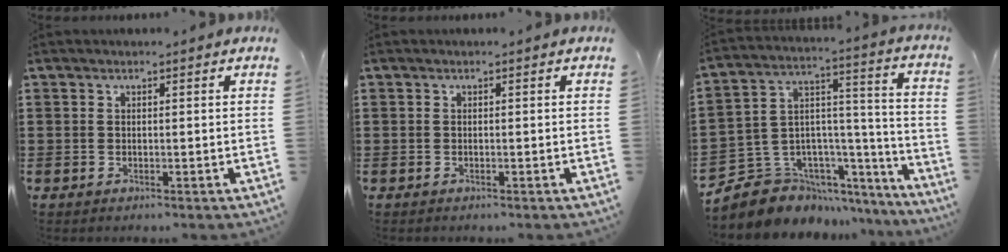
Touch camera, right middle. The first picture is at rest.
{"total": 0.0}
{"total": 7.6, "force": [-5.7, 5.1, 0.0], "torque": [-0.025, -0.005, -0.105]}